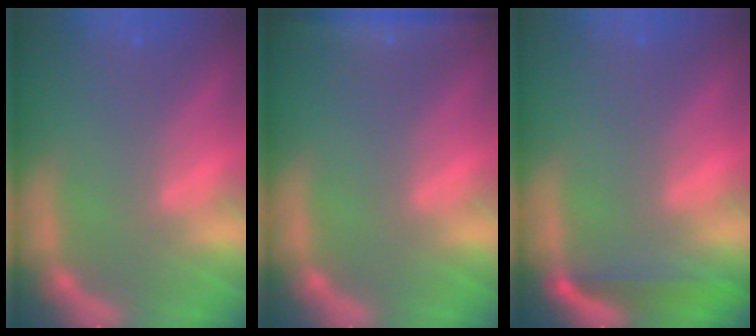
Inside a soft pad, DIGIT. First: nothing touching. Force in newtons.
{"total": 5.0}
{"total": 3.0}